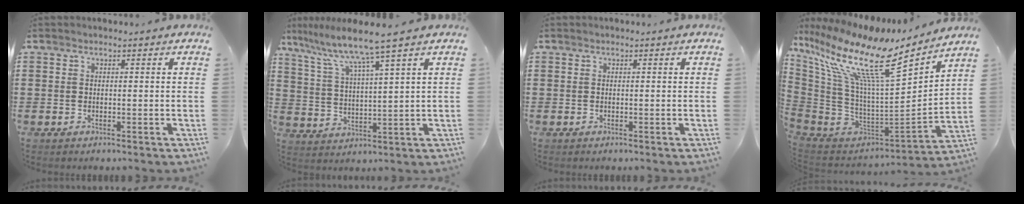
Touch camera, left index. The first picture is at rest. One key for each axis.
{"total": 7.5, "fx": 5.8, "fy": -0.8, "fz": 4.7, "tx": -0.111, "ty": -0.035, "tz": 0.094}
{"total": 0.0}
{"total": 15.4, "fx": 9.5, "fy": 3.4, "fz": 11.6, "tx": -0.258, "ty": -0.066, "tz": 0.147}